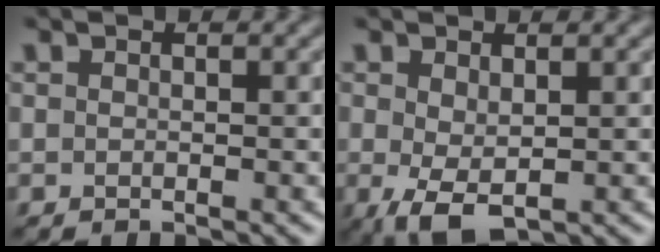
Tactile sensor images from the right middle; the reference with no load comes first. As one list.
[{"total": 3.4, "force": [-0.3, 1.8, 2.8], "torque": [-0.066, -0.008, -0.003]}]